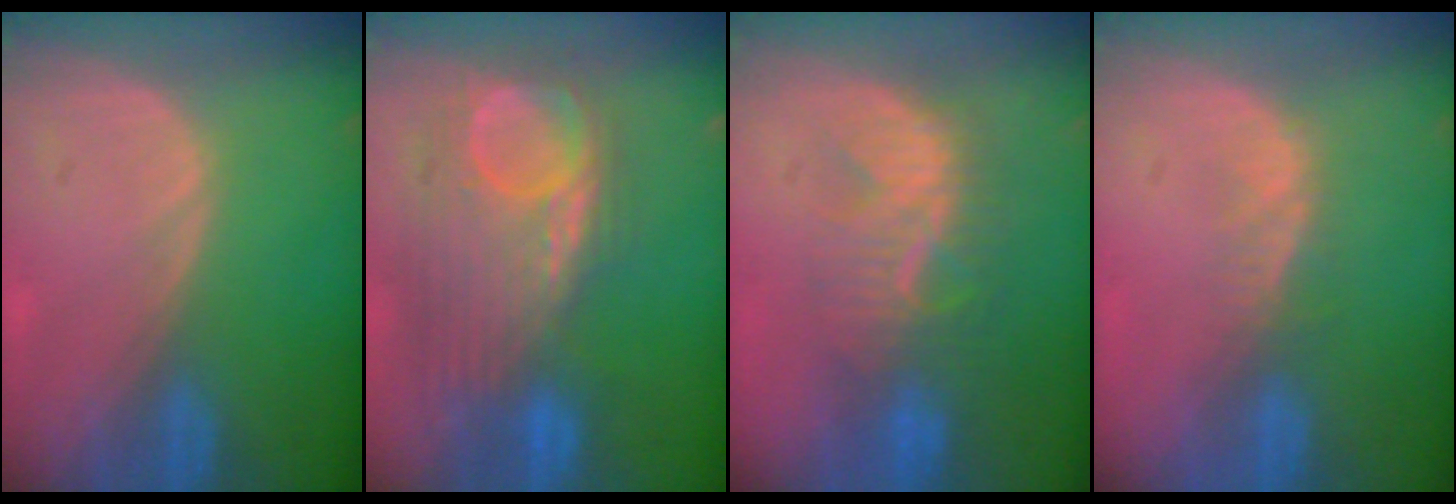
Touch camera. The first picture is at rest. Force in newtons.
{"total": 11.2, "press": 10.4, "slide": 4.1}
{"total": 8.3, "press": 7.9, "slide": 2.5}
{"total": 2.8, "press": 2.3, "slide": 1.7}